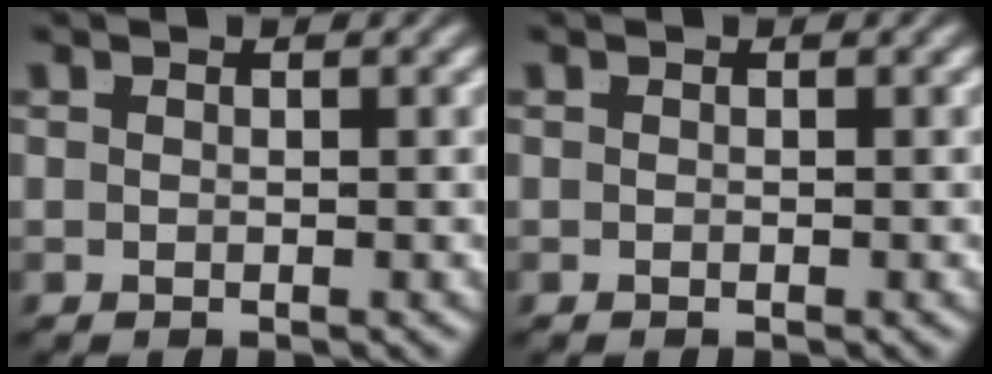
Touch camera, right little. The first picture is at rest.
{"total": 0.0}